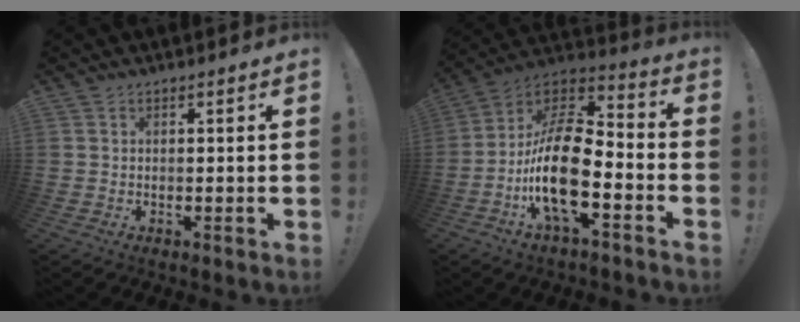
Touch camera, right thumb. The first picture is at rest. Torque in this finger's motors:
{"motor_torque": [2.50, 2.51, 0.31, -0.10, 0.39]}